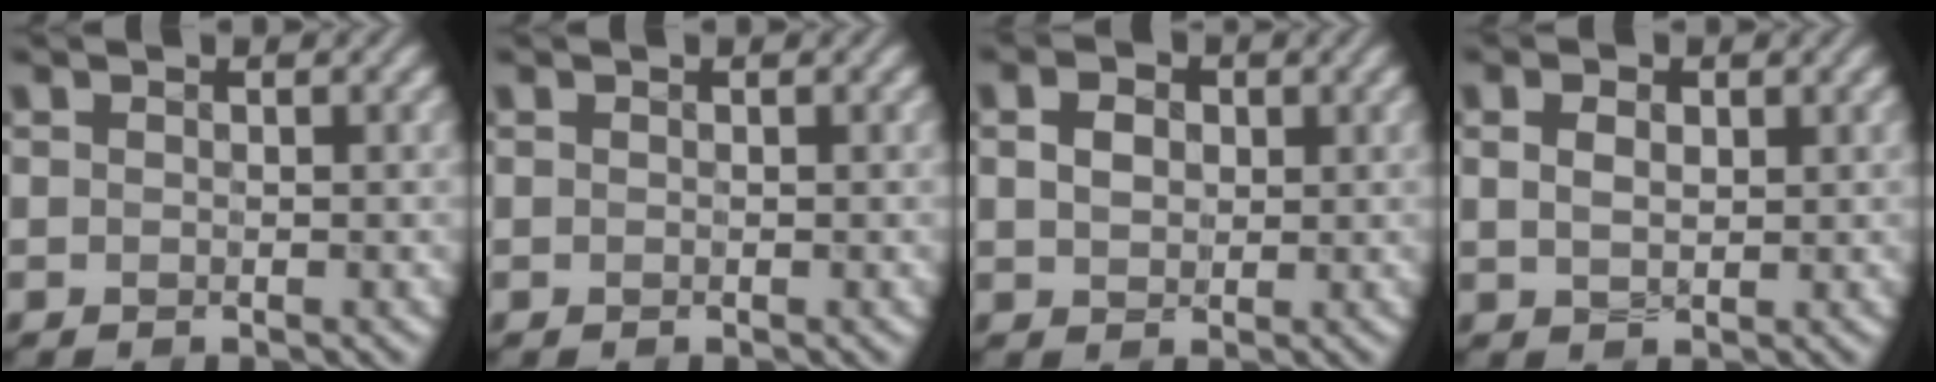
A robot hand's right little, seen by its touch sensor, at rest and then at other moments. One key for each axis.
{"total": 0.0}
{"total": 2.0, "fx": 0.0, "fy": 1.6, "fz": 1.1, "tx": -0.032, "ty": 0.000, "tz": 0.007}
{"total": 1.2, "fx": 0.1, "fy": 0.8, "fz": 0.9, "tx": -0.028, "ty": -0.003, "tz": 0.016}